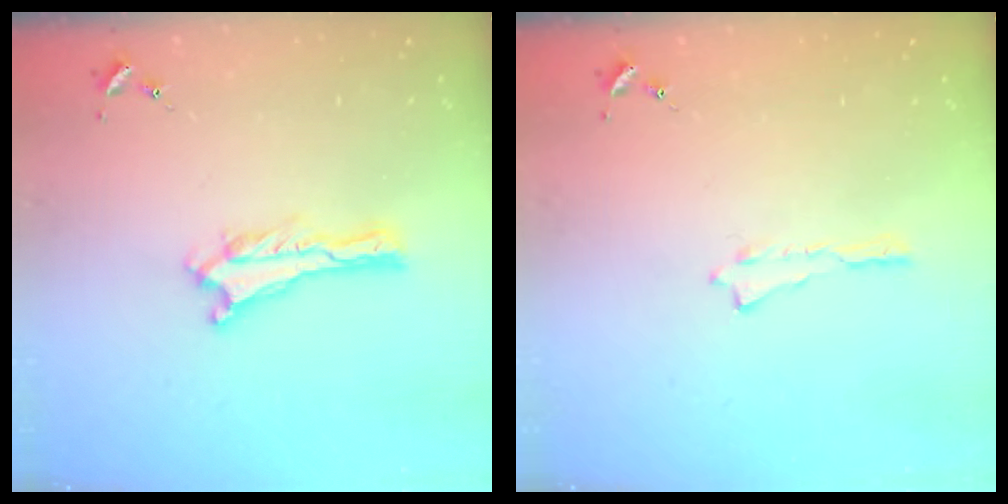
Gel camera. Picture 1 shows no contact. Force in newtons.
{"total": 0.0}